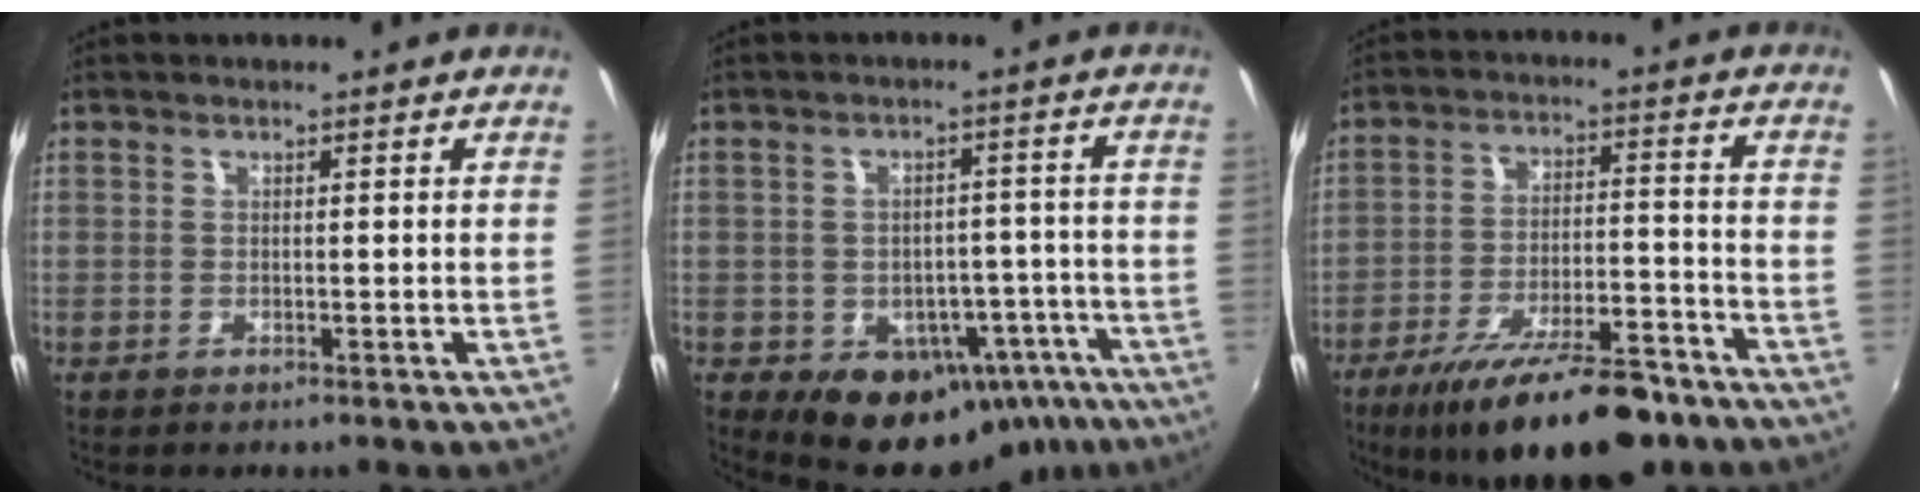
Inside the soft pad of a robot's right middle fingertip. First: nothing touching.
{"total": 14.0, "force": [-8.3, 9.7, 5.8], "torque": [-0.084, 0.029, -0.074]}
{"total": 19.5, "force": [-14.6, 6.1, 11.4], "torque": [-0.201, -0.021, -0.214]}